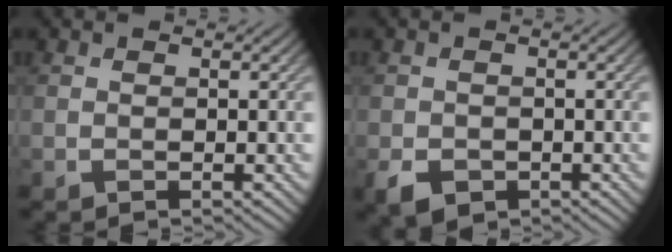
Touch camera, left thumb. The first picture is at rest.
{"total": 3.1, "force": [-1.5, 2.4, 1.4], "torque": [-0.030, -0.013, -0.031]}